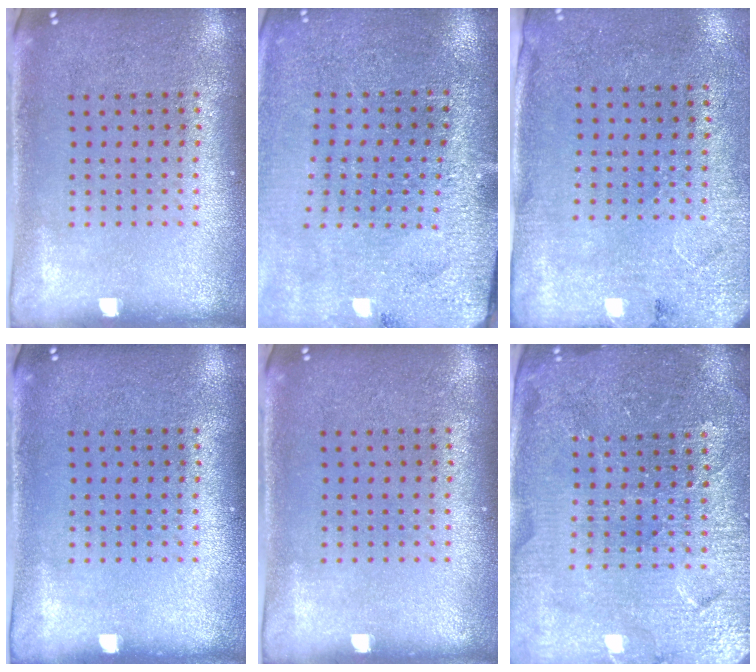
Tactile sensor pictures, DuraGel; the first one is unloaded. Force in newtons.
{"total": 3.0, "press": 3.0, "slide": 0.4}
{"total": 2.6, "press": 2.2, "slide": 1.5}
{"total": 0.0}
{"total": 0.0}
{"total": 4.3, "press": 4.1, "slide": 1.2}